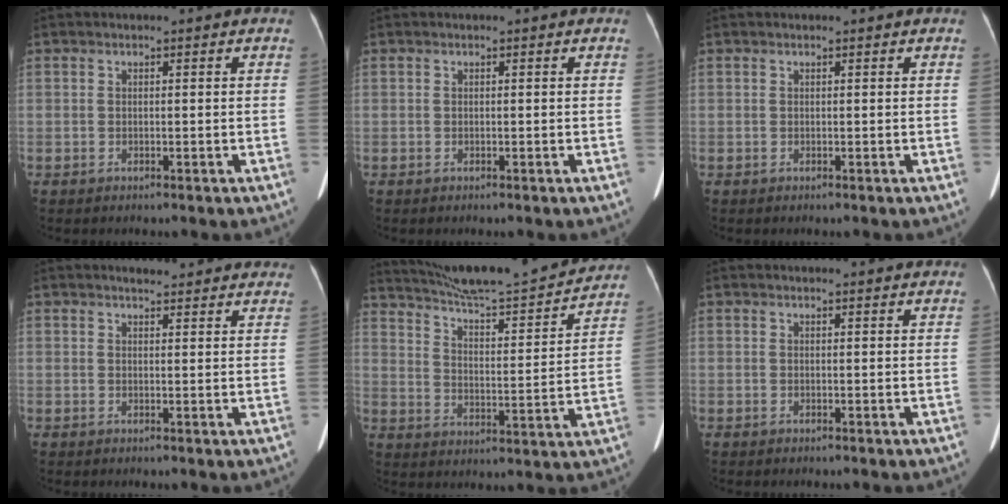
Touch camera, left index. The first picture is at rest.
{"total": 0.0}
{"total": 0.0}
{"total": 7.6, "force": [7.1, 1.7, 2.3], "torque": [-0.019, 0.008, 0.070]}
{"total": 21.9, "force": [20.3, 1.0, 8.3], "torque": [-0.139, -0.028, 0.286]}
{"total": 3.9, "force": [3.8, 0.3, 0.9], "torque": [-0.014, 0.012, 0.036]}